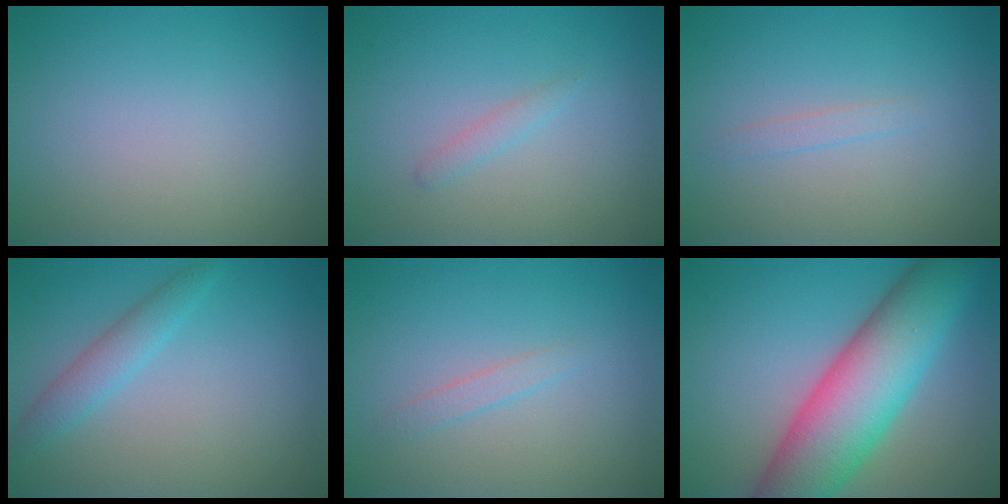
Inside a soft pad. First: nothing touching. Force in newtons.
{"total": 0.9, "press": 0.9, "slide": 0.0}
{"total": 0.8, "press": 0.8, "slide": 0.0}
{"total": 2.2, "press": 2.2, "slide": 0.1}
{"total": 1.0, "press": 1.0, "slide": 0.1}
{"total": 11.2, "press": 11.2, "slide": 0.2}